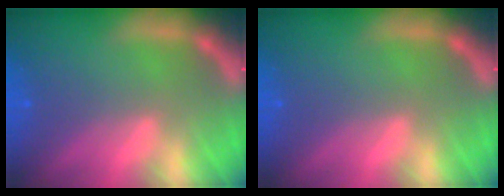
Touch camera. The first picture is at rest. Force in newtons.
{"total": 0.0}